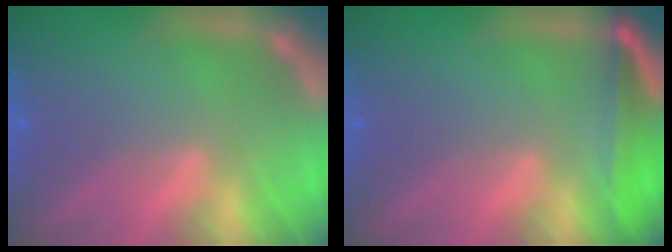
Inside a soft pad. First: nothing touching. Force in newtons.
{"total": 4.4}